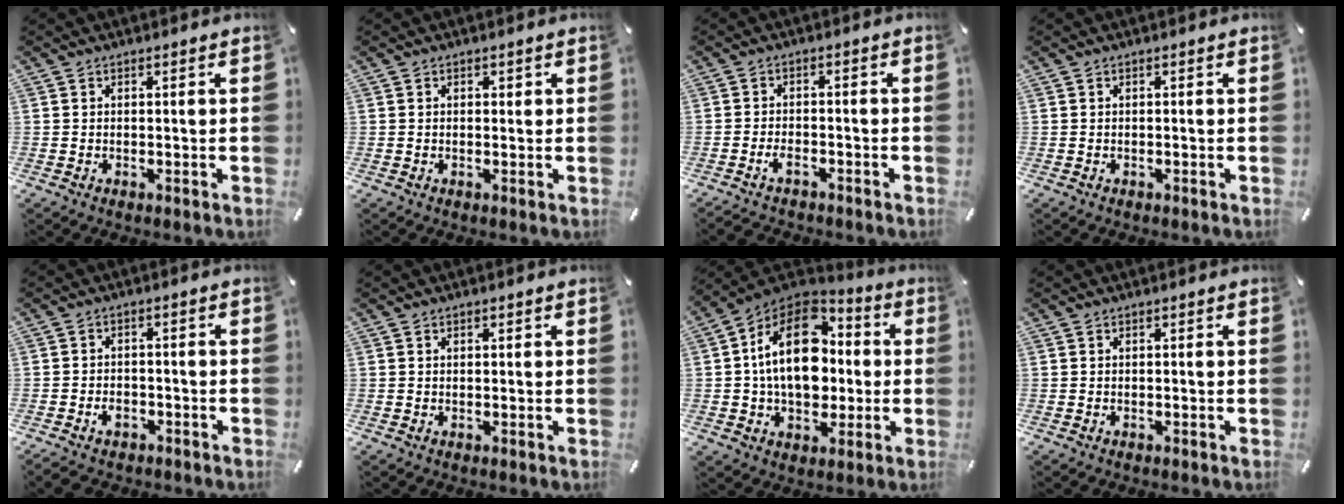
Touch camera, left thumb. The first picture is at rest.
{"total": 0.6, "force": [0.2, 0.5, 0.2], "torque": [0.003, -0.001, 0.003]}
{"total": 3.1, "force": [-2.3, 1.3, 1.7], "torque": [-0.034, 0.009, -0.045]}
{"total": 0.0}
{"total": 3.6, "force": [-2.1, 2.4, 1.7], "torque": [-0.028, 0.011, -0.038]}
{"total": 0.5, "force": [0.2, 0.4, 0.2], "torque": [-0.004, 0.002, 0.003]}
{"total": 20.2, "force": [1.6, 14.0, 14.5], "torque": [-0.263, 0.007, 0.026]}
{"total": 0.0}